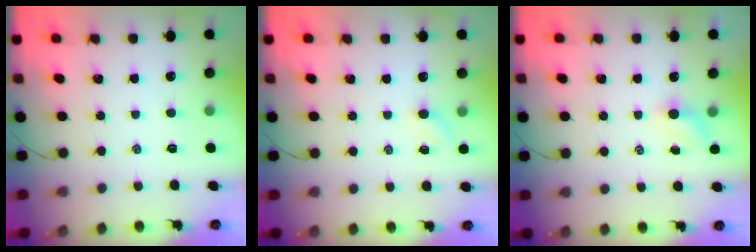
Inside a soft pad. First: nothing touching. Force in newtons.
{"total": 2.4, "press": 2.3, "slide": 0.8}
{"total": 2.4, "press": 2.3, "slide": 0.7}